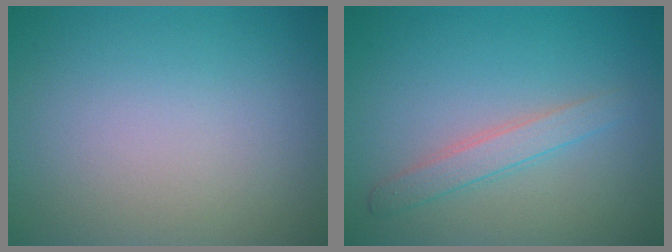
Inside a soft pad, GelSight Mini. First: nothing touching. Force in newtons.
{"total": 2.1, "press": 2.1, "slide": 0.0}